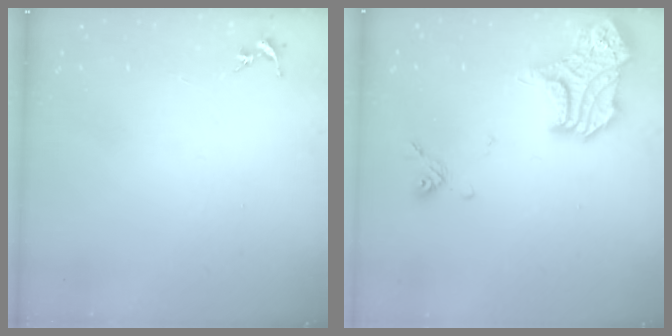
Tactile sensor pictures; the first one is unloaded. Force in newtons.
{"total": 17.9, "press": 17.9, "slide": 0.7}